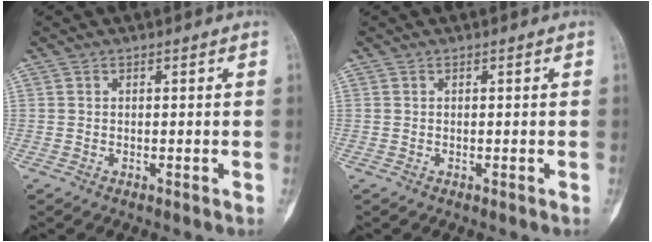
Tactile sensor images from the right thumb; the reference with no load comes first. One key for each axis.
{"total": 0.0}